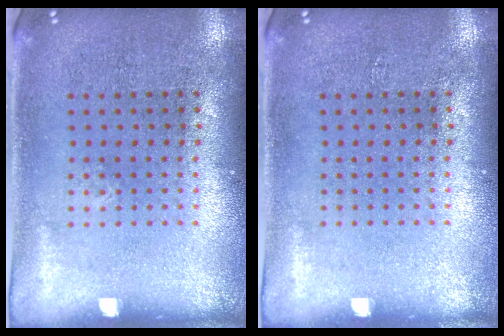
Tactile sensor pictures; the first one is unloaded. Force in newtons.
{"total": 0.0}